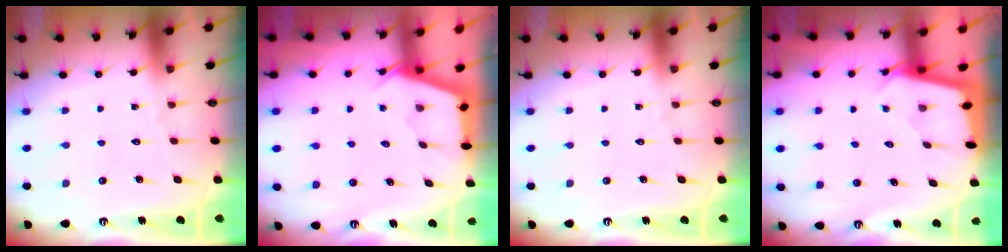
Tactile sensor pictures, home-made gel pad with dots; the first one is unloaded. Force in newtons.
{"total": 2.6, "press": 2.6, "slide": 0.3}
{"total": 0.0}
{"total": 1.8, "press": 1.8, "slide": 0.2}